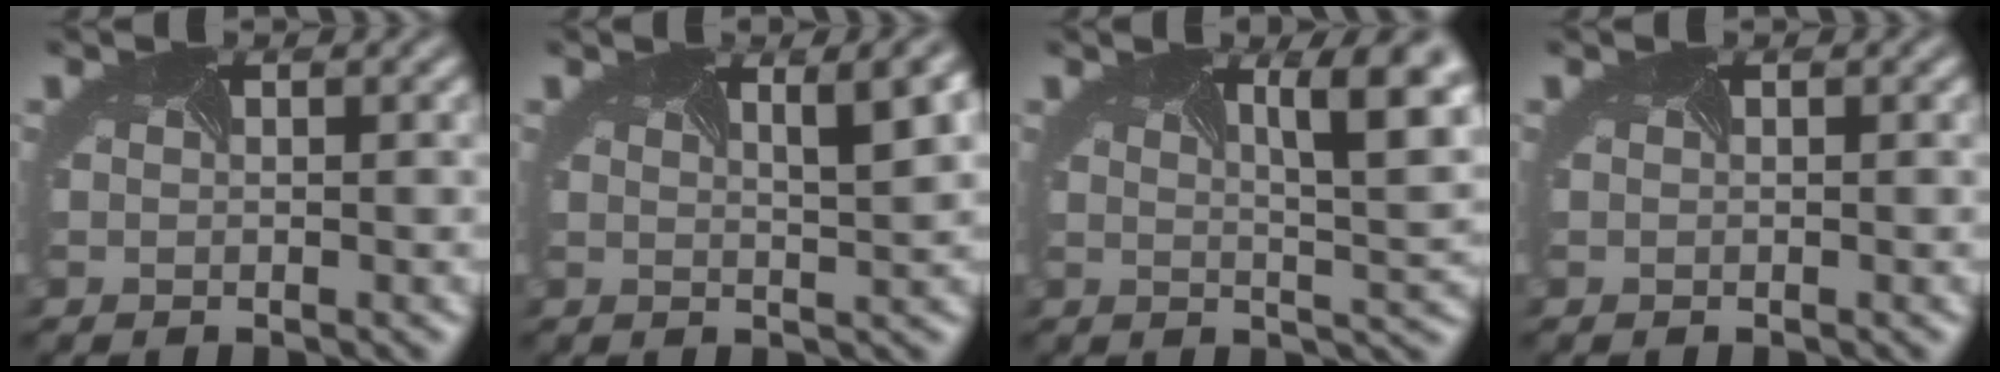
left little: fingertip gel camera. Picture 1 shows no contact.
{"total": 4.9, "force": [1.7, 1.6, 4.2], "torque": [-0.026, 0.016, 0.020]}
{"total": 8.8, "force": [3.2, 2.6, 7.7], "torque": [-0.081, 0.018, 0.038]}
{"total": 0.0}